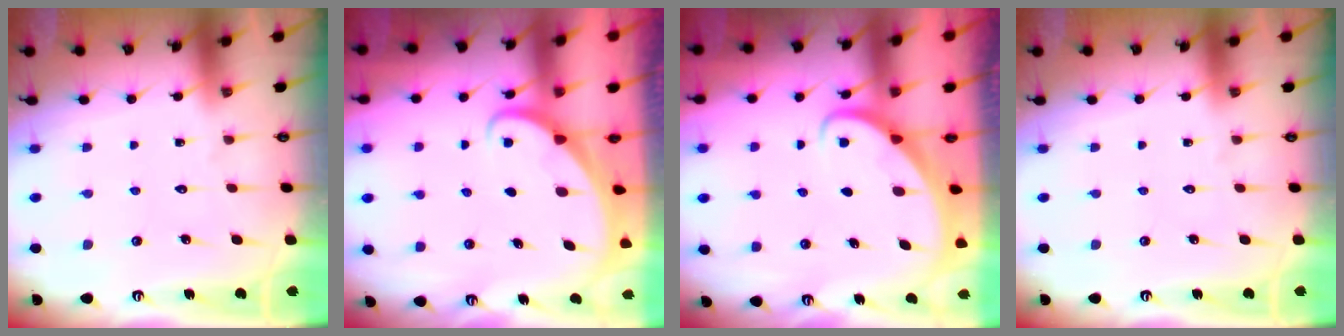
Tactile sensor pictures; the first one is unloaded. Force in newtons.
{"total": 1.7, "press": 1.7, "slide": 0.1}
{"total": 2.2, "press": 2.2, "slide": 0.2}
{"total": 0.0}